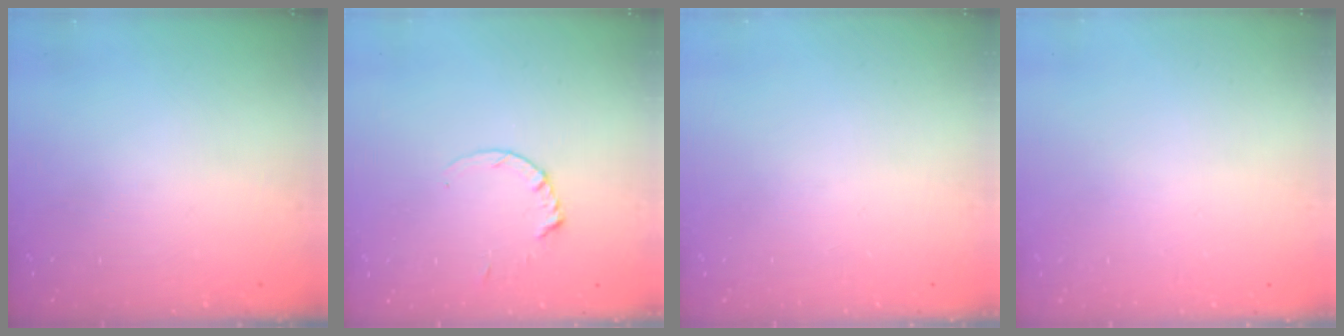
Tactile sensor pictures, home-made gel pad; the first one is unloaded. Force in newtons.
{"total": 1.8, "press": 1.7, "slide": 0.2}
{"total": 0.0}
{"total": 2.6, "press": 2.6, "slide": 0.2}